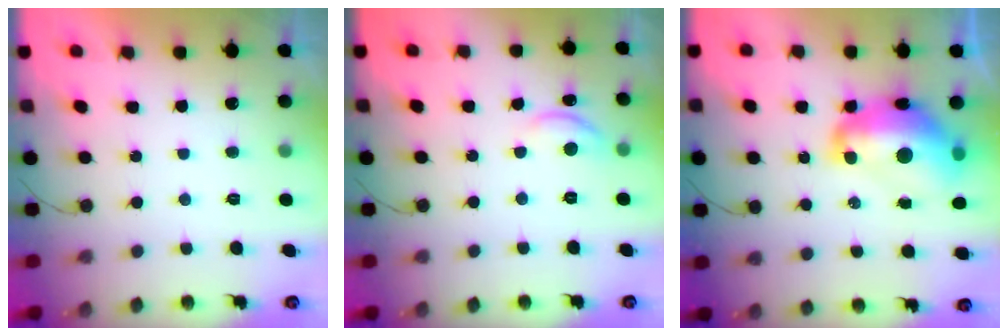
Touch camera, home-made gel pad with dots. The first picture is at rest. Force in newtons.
{"total": 9.0, "press": 9.0, "slide": 0.7}
{"total": 15.9, "press": 15.9, "slide": 1.3}